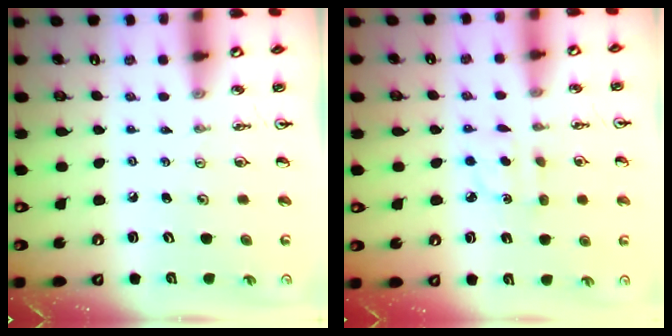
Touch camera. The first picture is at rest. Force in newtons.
{"total": 3.5, "press": 3.5, "slide": 0.4}